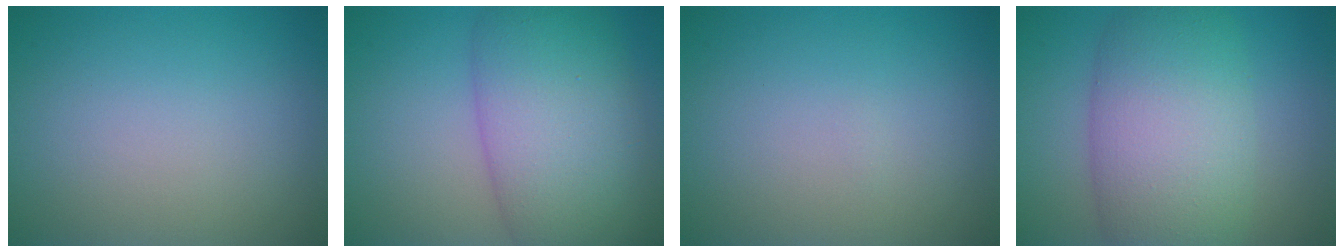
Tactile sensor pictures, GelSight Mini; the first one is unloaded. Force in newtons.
{"total": 10.5, "press": 10.5, "slide": 0.4}
{"total": 0.0}
{"total": 9.9, "press": 9.9, "slide": 0.5}